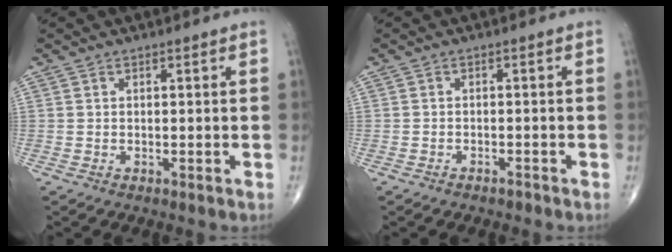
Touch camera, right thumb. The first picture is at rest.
{"total": 1.0, "force": [-0.9, 0.4, 0.2], "torque": [-0.002, 0.004, -0.017]}